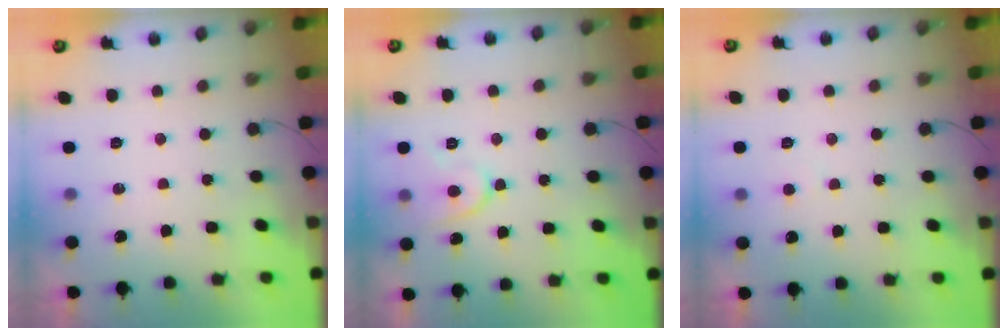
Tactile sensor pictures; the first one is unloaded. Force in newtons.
{"total": 8.8, "press": 8.7, "slide": 0.9}
{"total": 2.2, "press": 2.2, "slide": 0.2}